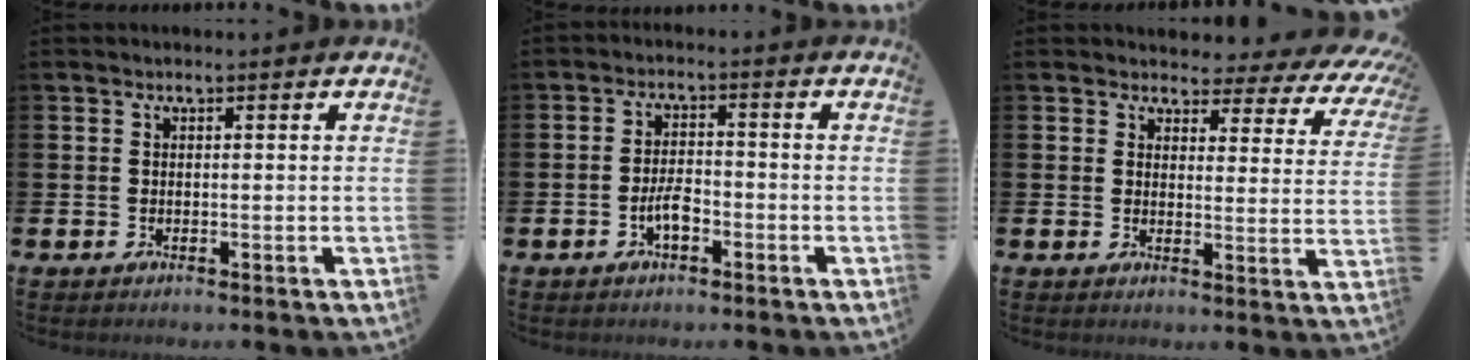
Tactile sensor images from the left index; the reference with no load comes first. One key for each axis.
{"total": 3.3, "fx": -1.4, "fy": 1.4, "fz": 2.6, "tx": -0.049, "ty": 0.006, "tz": -0.026}
{"total": 3.2, "fx": 2.7, "fy": 1.6, "fz": 0.6, "tx": -0.018, "ty": -0.032, "tz": 0.039}